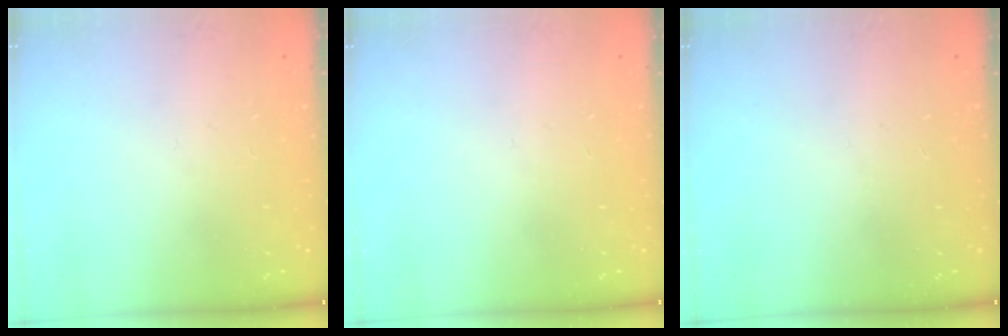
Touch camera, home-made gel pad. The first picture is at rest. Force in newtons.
{"total": 0.0}
{"total": 0.0}